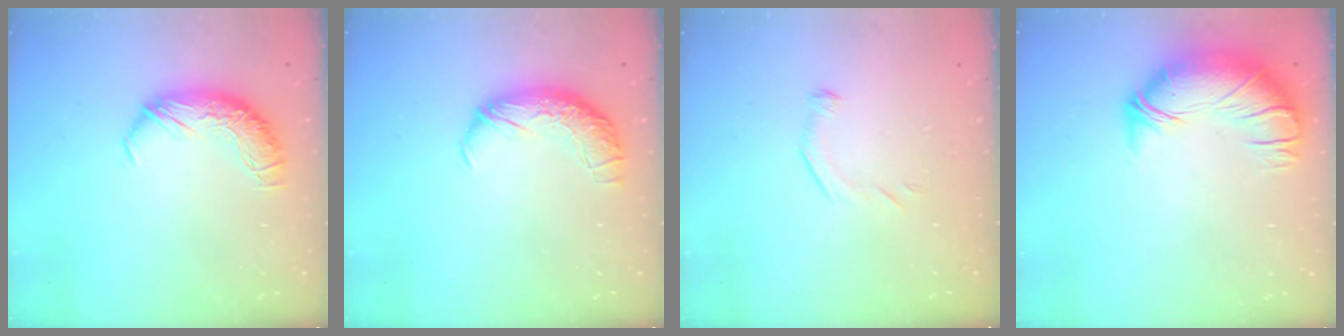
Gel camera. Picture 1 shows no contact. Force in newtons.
{"total": 2.4, "press": 1.0, "slide": 2.2}
{"total": 6.4, "press": 6.3, "slide": 1.1}
{"total": 2.6, "press": 0.3, "slide": 2.6}